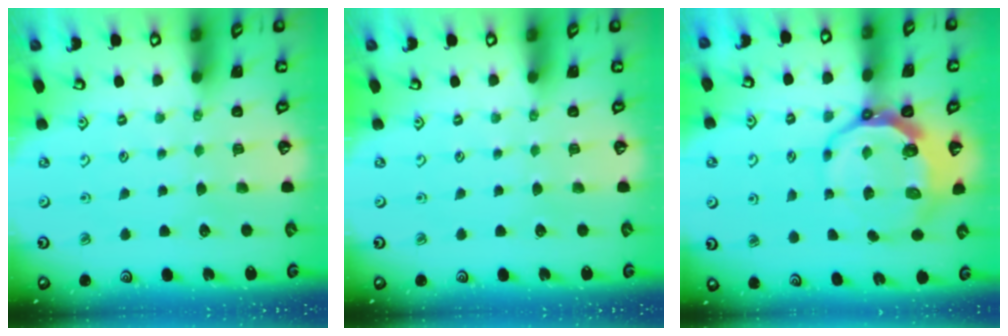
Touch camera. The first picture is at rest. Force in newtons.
{"total": 0.0}
{"total": 9.6, "press": 8.6, "slide": 4.3}